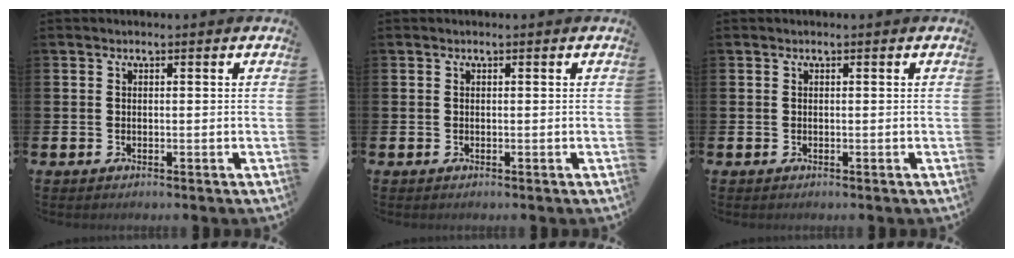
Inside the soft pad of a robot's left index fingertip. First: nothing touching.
{"total": 0.0}
{"total": 0.0}